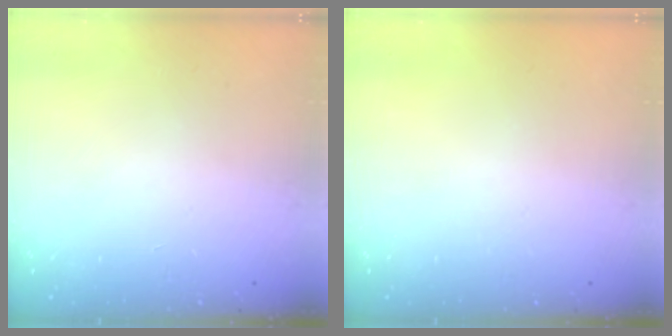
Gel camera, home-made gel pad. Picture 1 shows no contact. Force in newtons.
{"total": 0.0}